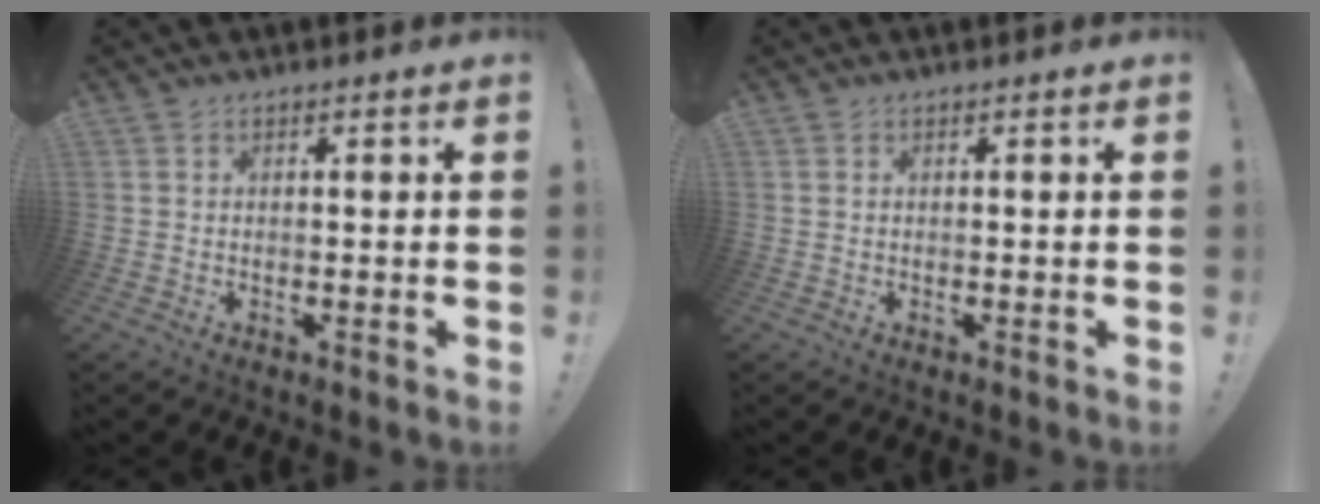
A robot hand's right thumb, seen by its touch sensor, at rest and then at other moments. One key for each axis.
{"total": 0.0}